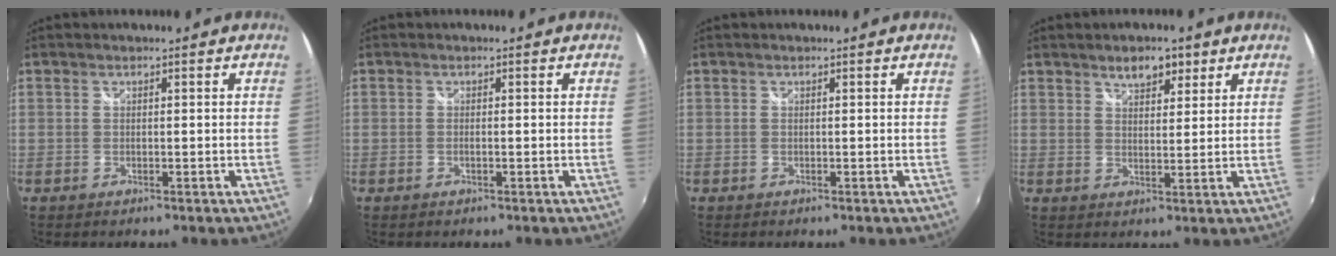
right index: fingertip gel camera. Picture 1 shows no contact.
{"total": 0.6, "force": [-0.2, 0.2, 0.6], "torque": [-0.013, -0.001, -0.005]}
{"total": 0.0}
{"total": 5.1, "force": [3.4, 2.5, 2.8], "torque": [-0.039, 0.007, 0.055]}